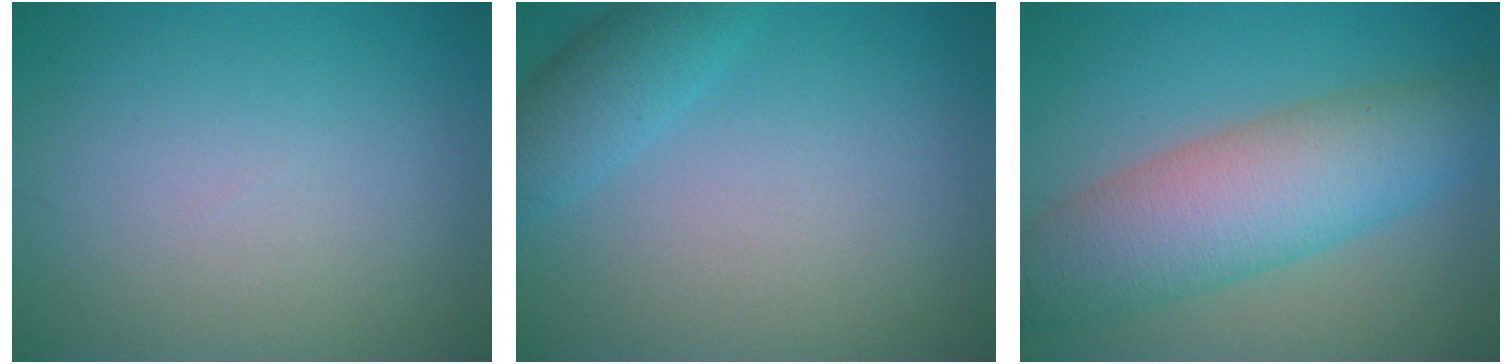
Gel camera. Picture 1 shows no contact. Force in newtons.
{"total": 3.0, "press": 3.0, "slide": 0.1}
{"total": 8.7, "press": 8.6, "slide": 0.3}